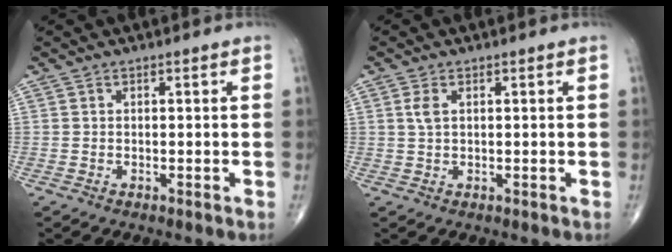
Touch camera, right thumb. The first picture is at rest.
{"total": 2.0, "force": [0.7, 1.0, 1.7], "torque": [-0.041, 0.007, 0.016]}